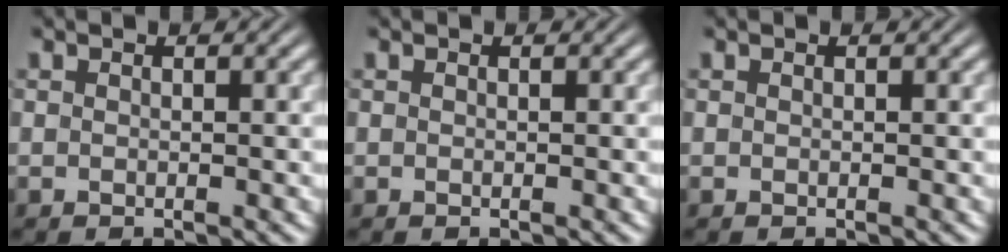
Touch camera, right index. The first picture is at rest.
{"total": 0.0}
{"total": 0.0}